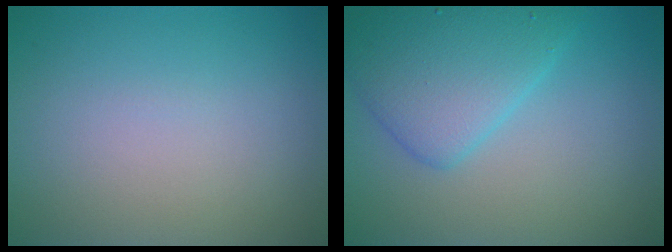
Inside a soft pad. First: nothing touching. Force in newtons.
{"total": 5.2, "press": 5.2, "slide": 0.2}